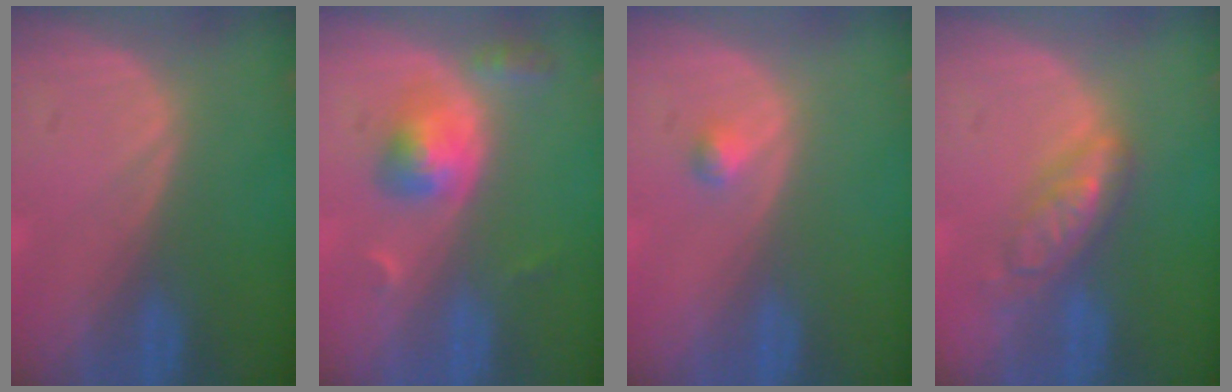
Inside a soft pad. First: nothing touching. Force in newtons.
{"total": 5.2, "press": 4.9, "slide": 1.8}
{"total": 1.1, "press": 1.1, "slide": 0.1}
{"total": 5.9, "press": 5.2, "slide": 2.9}